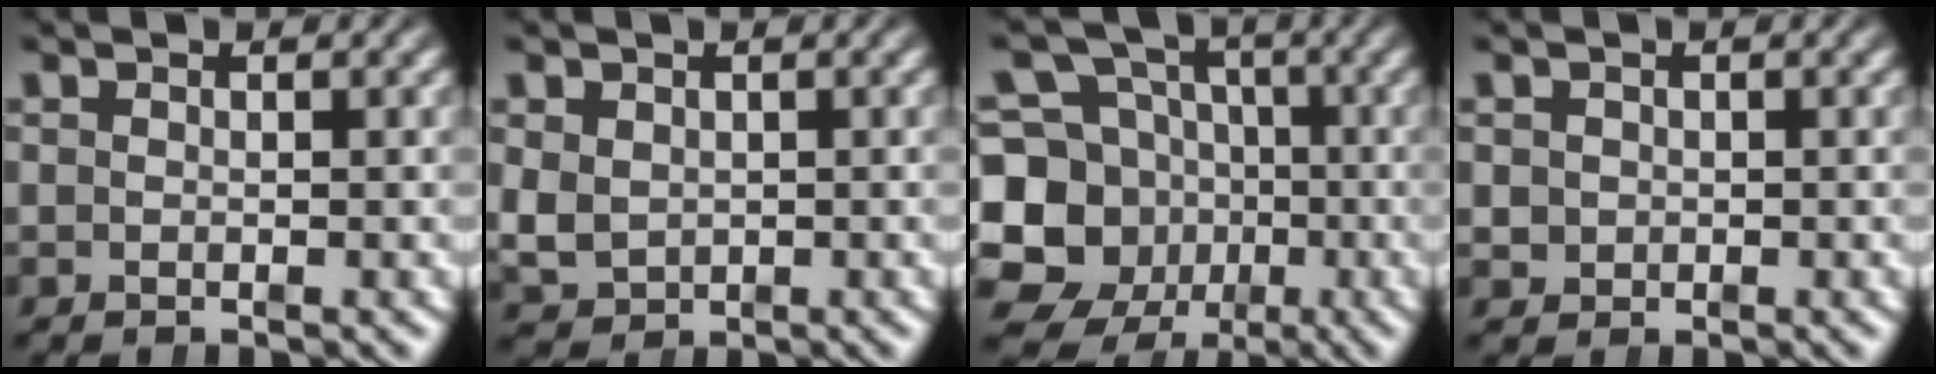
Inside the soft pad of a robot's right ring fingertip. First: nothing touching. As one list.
[{"total": 3.2, "force": [0.0, 2.9, 1.4], "torque": [-0.044, -0.022, 0.017]}, {"total": 14.3, "force": [-2.9, 12.9, 5.4], "torque": [-0.126, -0.066, -0.043]}, {"total": 1.6, "force": [0.0, 1.5, 0.4], "torque": [-0.013, -0.006, 0.005]}]